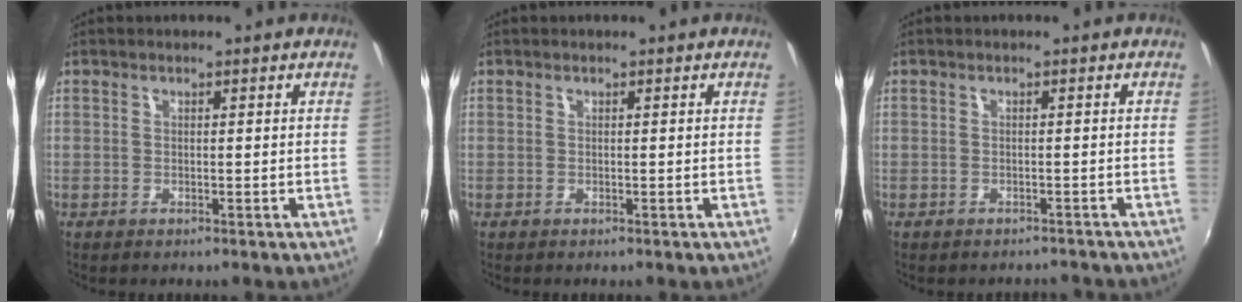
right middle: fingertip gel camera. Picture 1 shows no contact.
{"total": 0.0}
{"total": 3.8, "force": [-3.5, 1.3, 0.8], "torque": [-0.012, -0.004, -0.038]}